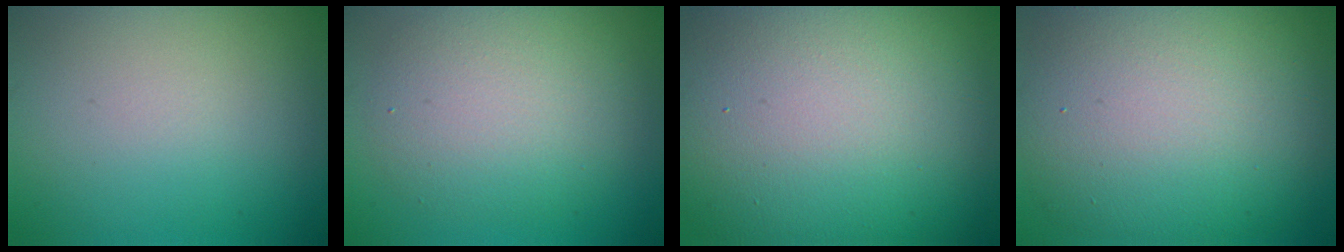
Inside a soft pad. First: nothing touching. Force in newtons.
{"total": 5.6, "press": 5.6, "slide": 0.3}
{"total": 20.0, "press": 20.0, "slide": 0.5}
{"total": 13.6, "press": 13.6, "slide": 0.6}